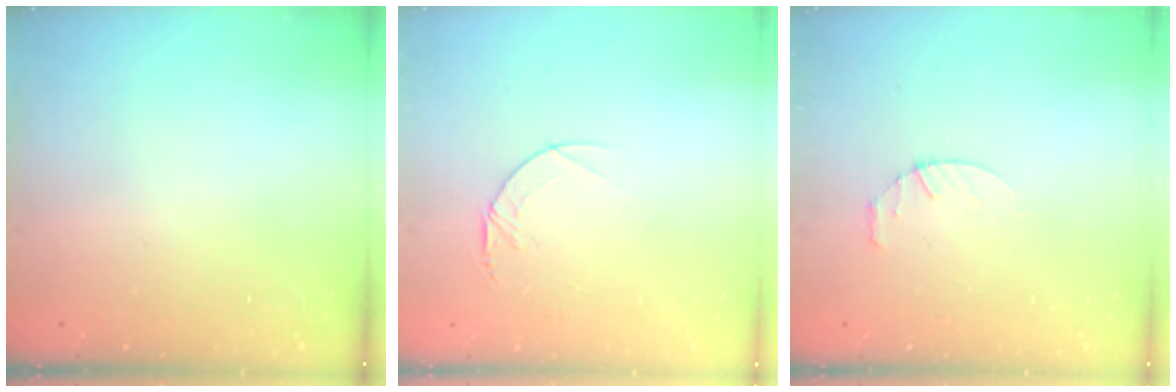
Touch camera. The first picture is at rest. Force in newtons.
{"total": 4.6, "press": 4.6, "slide": 0.4}
{"total": 2.8, "press": 2.8, "slide": 0.4}